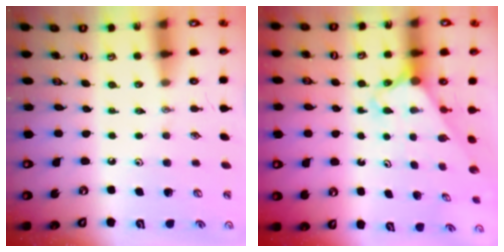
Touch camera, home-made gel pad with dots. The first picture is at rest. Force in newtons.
{"total": 2.3, "press": 2.3, "slide": 0.2}